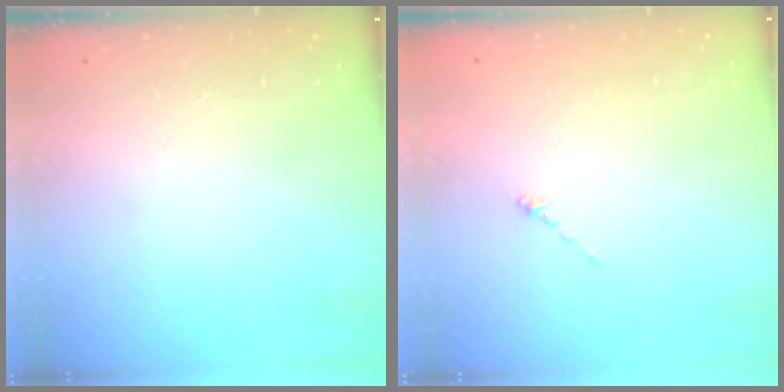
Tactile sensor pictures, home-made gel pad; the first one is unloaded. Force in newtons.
{"total": 0.0}